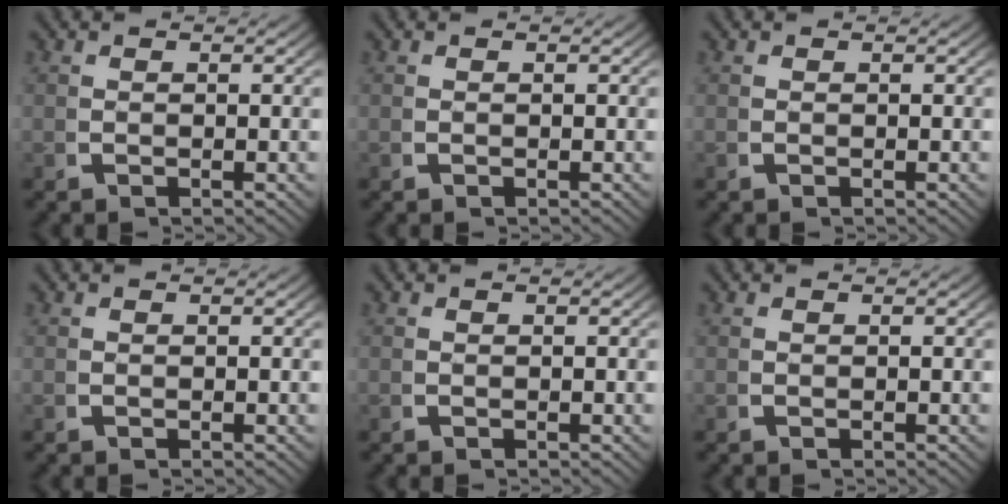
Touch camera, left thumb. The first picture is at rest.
{"total": 0.0}
{"total": 0.0}
{"total": 0.0}
{"total": 0.0}
{"total": 0.0}